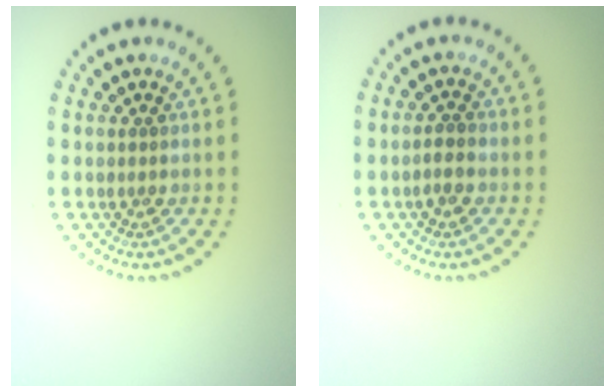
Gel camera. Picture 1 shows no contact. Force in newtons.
{"total": 1.1, "press": 1.1, "slide": 0.3}